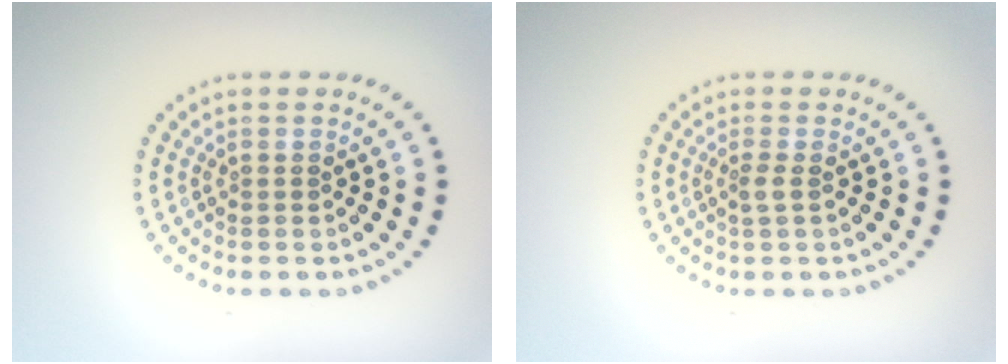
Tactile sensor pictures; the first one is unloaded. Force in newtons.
{"total": 1.1, "press": 0.8, "slide": 0.7}